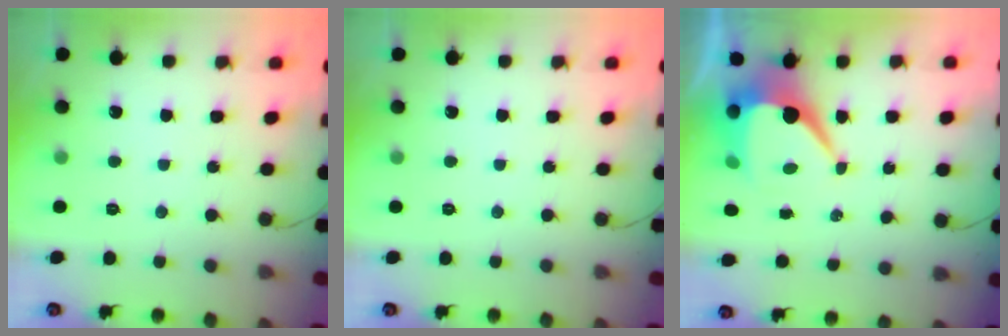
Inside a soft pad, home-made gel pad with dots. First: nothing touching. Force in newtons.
{"total": 0.0}
{"total": 9.5, "press": 9.5, "slide": 0.8}